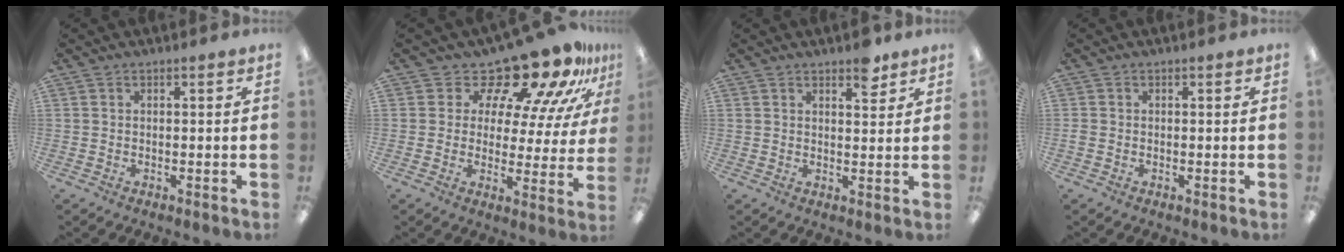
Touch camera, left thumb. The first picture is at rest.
{"total": 15.6, "force": [13.2, 5.3, 6.5], "torque": [-0.112, -0.110, 0.223]}
{"total": 5.0, "force": [3.6, 2.2, 2.7], "torque": [-0.021, -0.019, 0.057]}
{"total": 1.0, "force": [-0.2, 0.8, 0.4], "torque": [-0.006, 0.003, -0.005]}